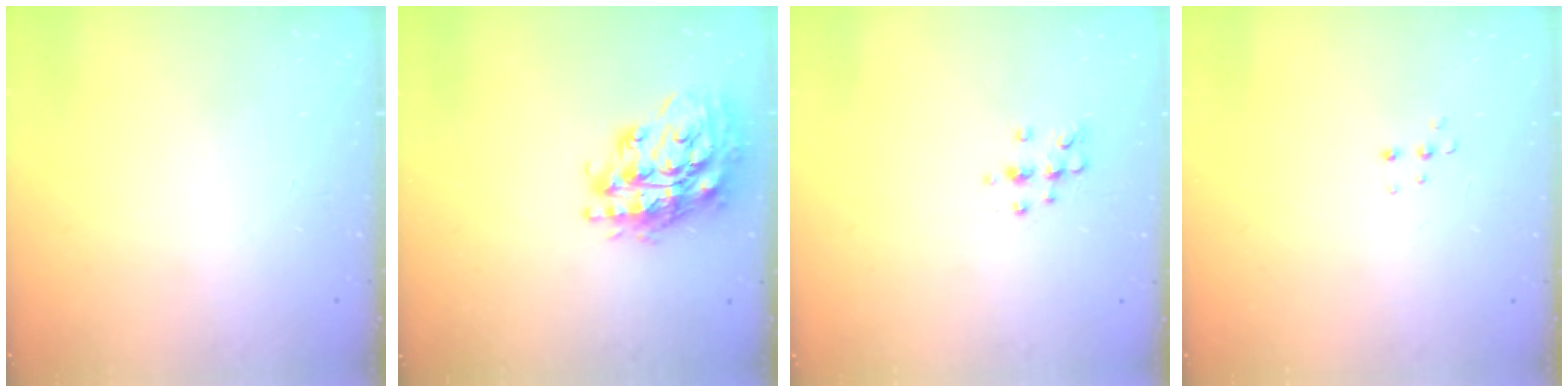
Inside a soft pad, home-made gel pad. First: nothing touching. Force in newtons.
{"total": 21.2, "press": 21.1, "slide": 2.1}
{"total": 7.3, "press": 7.2, "slide": 1.2}
{"total": 4.0, "press": 3.9, "slide": 0.8}